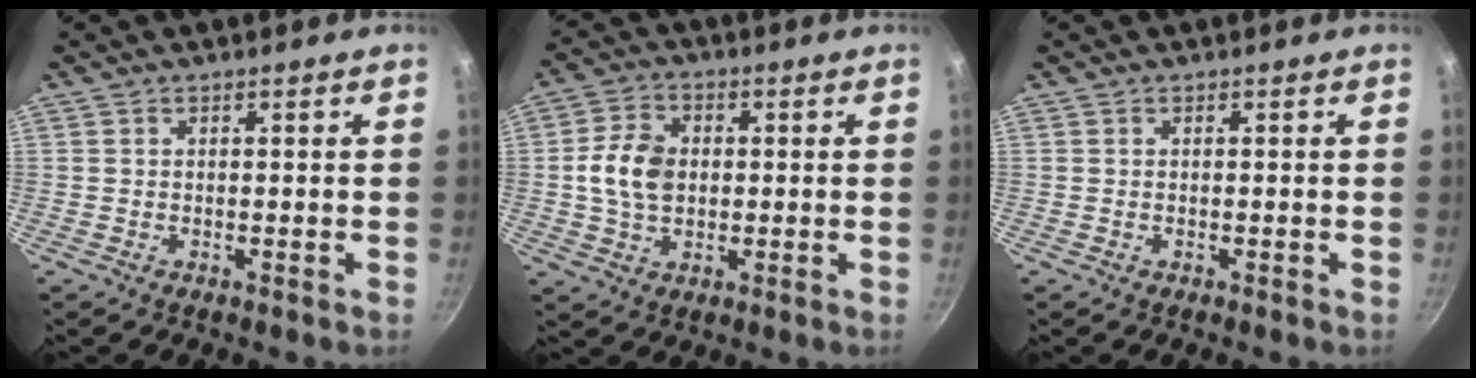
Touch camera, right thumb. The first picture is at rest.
{"total": 8.7, "force": [0.3, 6.3, 6.1], "torque": [-0.102, 0.012, -0.001]}
{"total": 0.0}